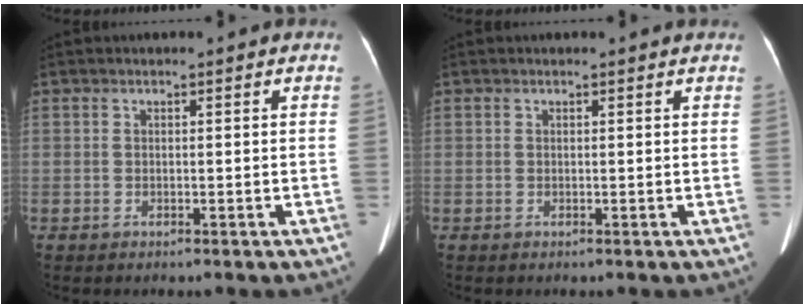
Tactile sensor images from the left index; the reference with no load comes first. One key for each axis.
{"total": 0.9, "fx": 0.9, "fy": 0.0, "fz": 0.1, "tx": -0.009, "ty": -0.003, "tz": 0.006}